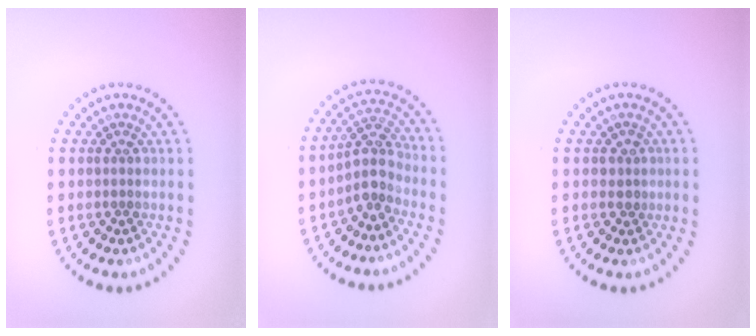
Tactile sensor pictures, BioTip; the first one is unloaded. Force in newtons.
{"total": 2.9, "press": 2.3, "slide": 1.7}
{"total": 1.1, "press": 1.0, "slide": 0.4}